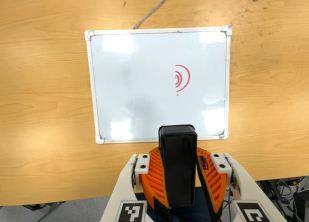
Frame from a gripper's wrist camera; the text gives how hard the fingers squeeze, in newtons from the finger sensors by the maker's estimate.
{"total": 9.5, "left": 9.3, "right": 9.7}